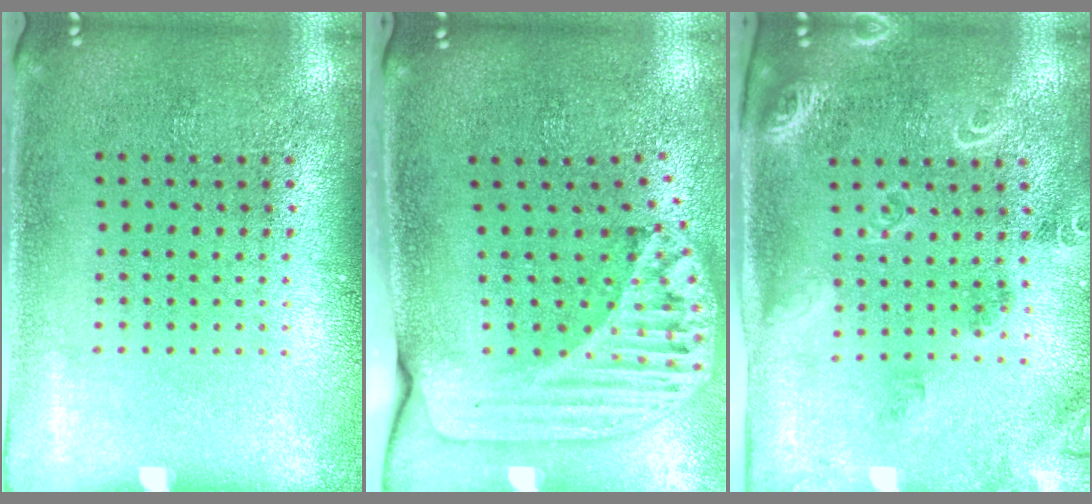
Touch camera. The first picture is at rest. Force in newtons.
{"total": 2.4, "press": 1.7, "slide": 1.7}
{"total": 1.9, "press": 1.8, "slide": 0.3}